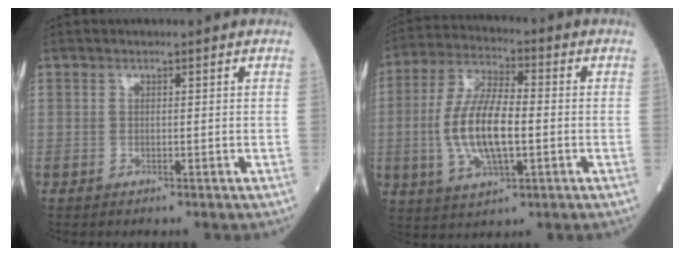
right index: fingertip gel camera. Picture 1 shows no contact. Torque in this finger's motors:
{"motor_torque": [0.82, -0.46, 0.43, 0.21]}